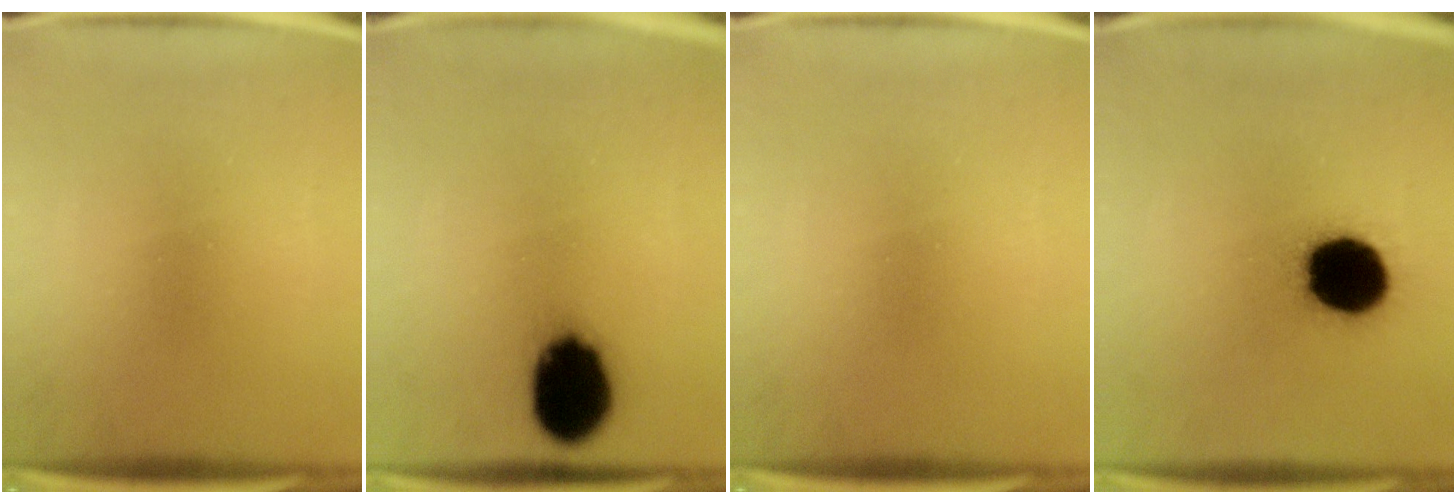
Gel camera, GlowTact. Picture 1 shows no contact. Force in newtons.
{"total": 15.4}
{"total": 0.0}
{"total": 19.9}